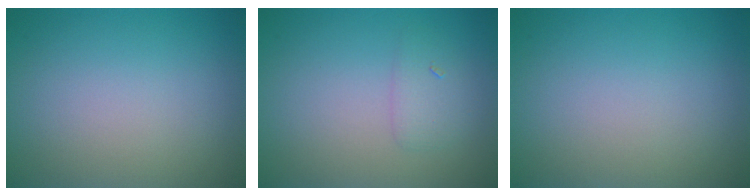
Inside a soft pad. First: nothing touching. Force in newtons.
{"total": 1.5, "press": 1.5, "slide": 0.1}
{"total": 0.0}